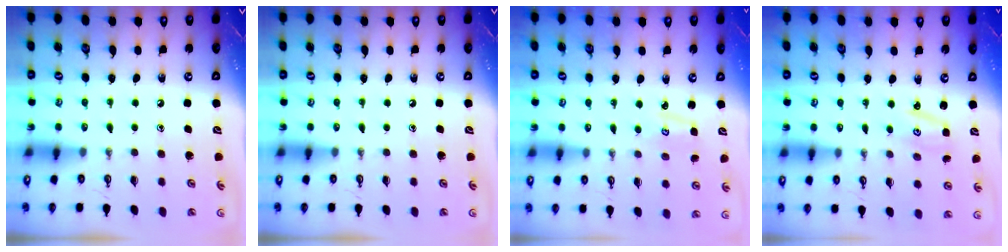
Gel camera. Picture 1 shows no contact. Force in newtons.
{"total": 0.0}
{"total": 2.9, "press": 2.9, "slide": 0.2}
{"total": 2.0, "press": 2.0, "slide": 0.2}